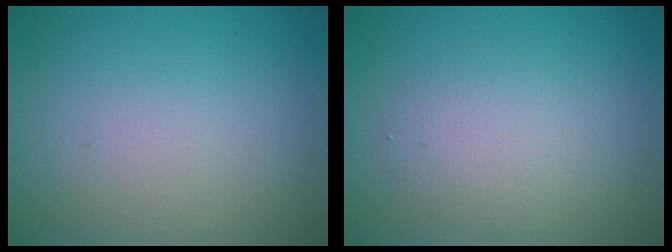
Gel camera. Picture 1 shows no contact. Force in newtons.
{"total": 2.6, "press": 2.6, "slide": 0.3}